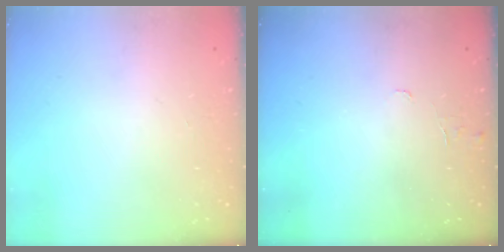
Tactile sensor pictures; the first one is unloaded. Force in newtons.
{"total": 4.2, "press": 4.2, "slide": 0.3}